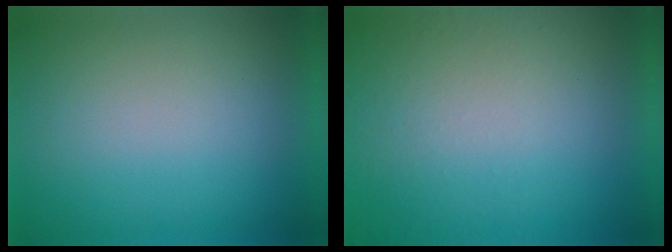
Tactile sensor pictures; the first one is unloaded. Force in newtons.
{"total": 7.1}